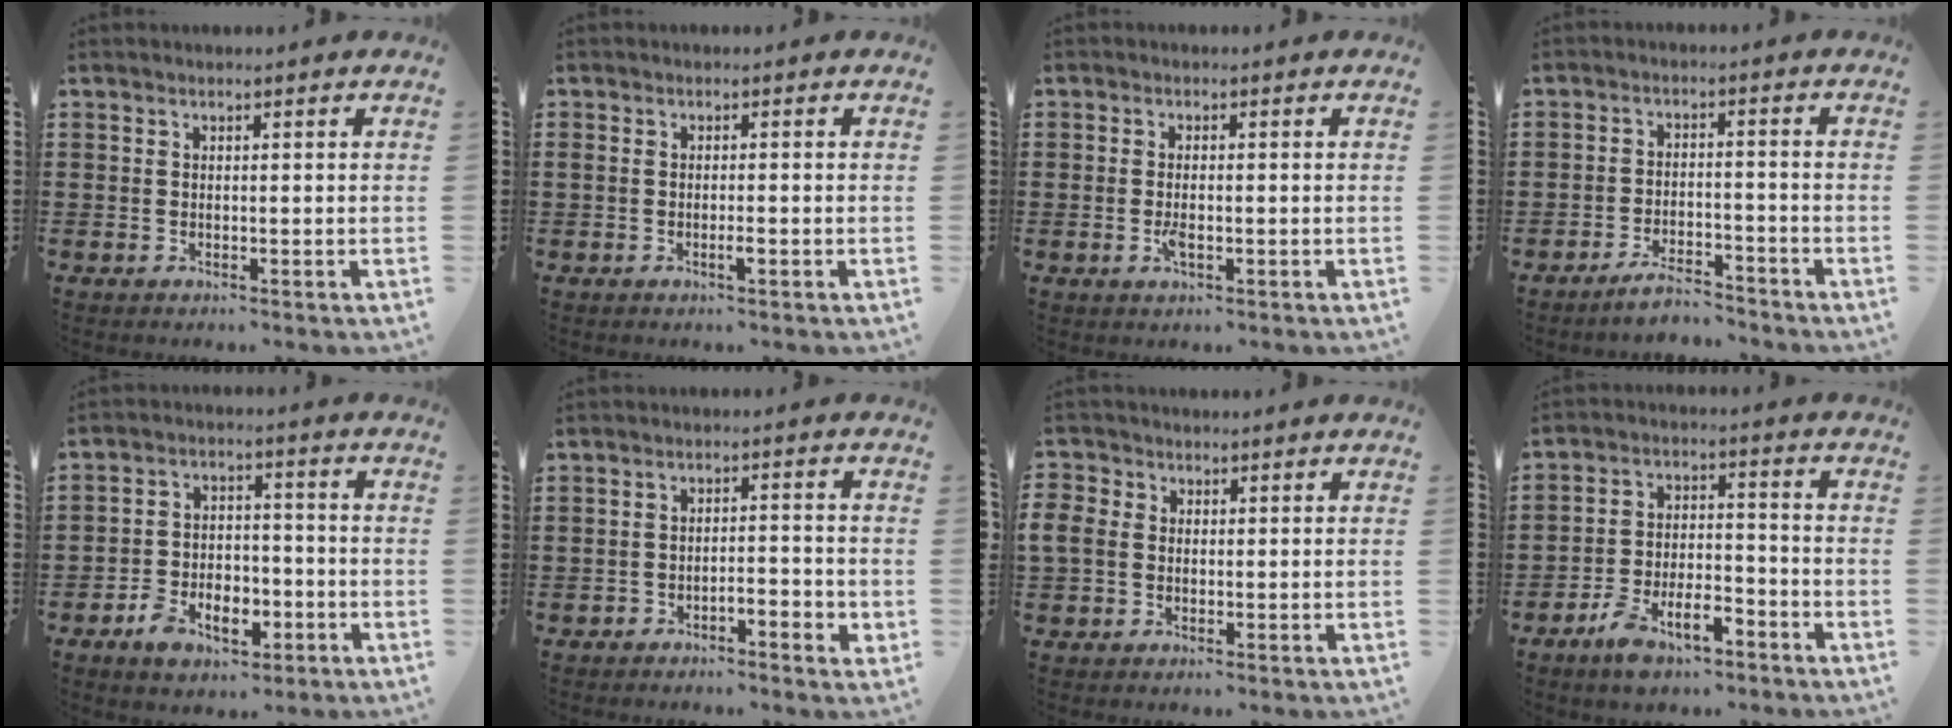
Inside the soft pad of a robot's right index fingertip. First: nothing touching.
{"total": 1.5, "force": [-0.7, 0.1, 1.3], "torque": [-0.025, -0.004, -0.012]}
{"total": 2.3, "force": [-0.7, 0.7, 2.0], "torque": [-0.045, -0.006, -0.014]}
{"total": 4.2, "force": [-4.1, 0.2, 1.0], "torque": [-0.024, 0.001, -0.083]}
{"total": 6.1, "force": [-3.4, 3.9, 3.3], "torque": [-0.069, 0.014, -0.065]}
{"total": 2.2, "force": [-1.9, 0.6, 0.9], "torque": [-0.020, 0.006, -0.040]}
{"total": 2.8, "force": [-0.2, 2.3, 1.5], "torque": [-0.050, 0.002, -0.011]}
{"total": 6.7, "force": [-4.7, 2.7, 3.9], "torque": [-0.082, 0.015, -0.091]}